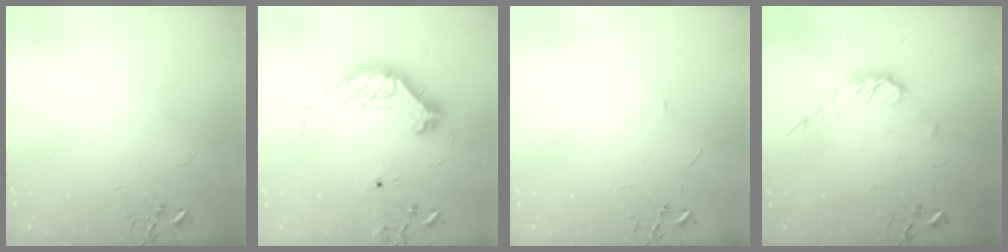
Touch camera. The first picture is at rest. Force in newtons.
{"total": 17.4, "press": 17.2, "slide": 2.4}
{"total": 3.4, "press": 3.3, "slide": 0.5}
{"total": 8.5, "press": 8.4, "slide": 0.5}